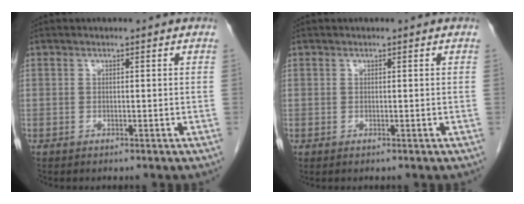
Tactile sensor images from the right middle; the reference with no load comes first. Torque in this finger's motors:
{"motor_torque": [0.72, -0.26, 0.08, 0.01]}